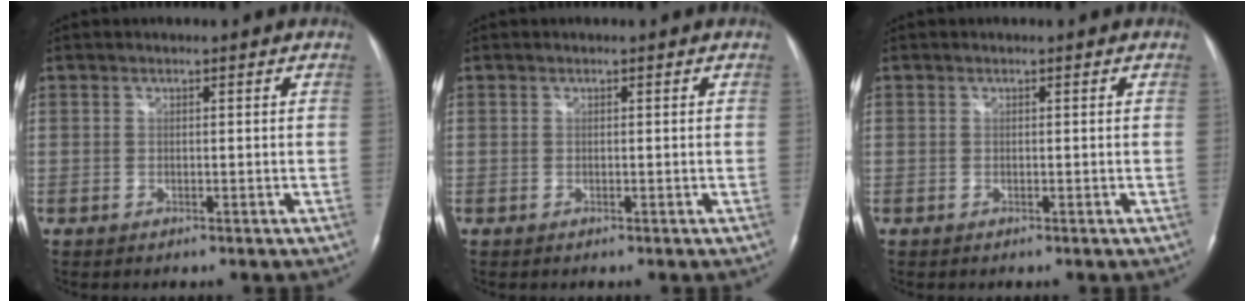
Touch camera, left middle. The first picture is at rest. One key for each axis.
{"total": 0.0}
{"total": 0.0}